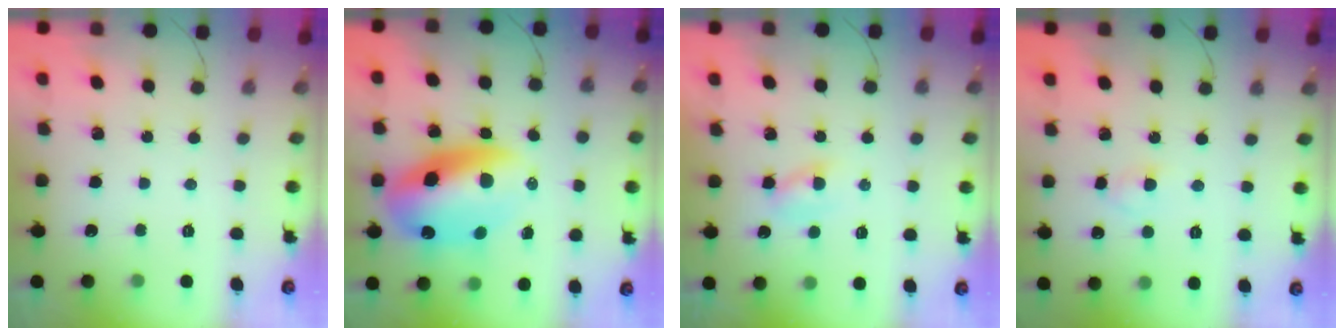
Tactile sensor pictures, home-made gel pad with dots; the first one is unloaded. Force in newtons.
{"total": 16.5, "press": 16.0, "slide": 4.2}
{"total": 2.0, "press": 1.8, "slide": 0.9}
{"total": 2.6, "press": 2.4, "slide": 1.1}